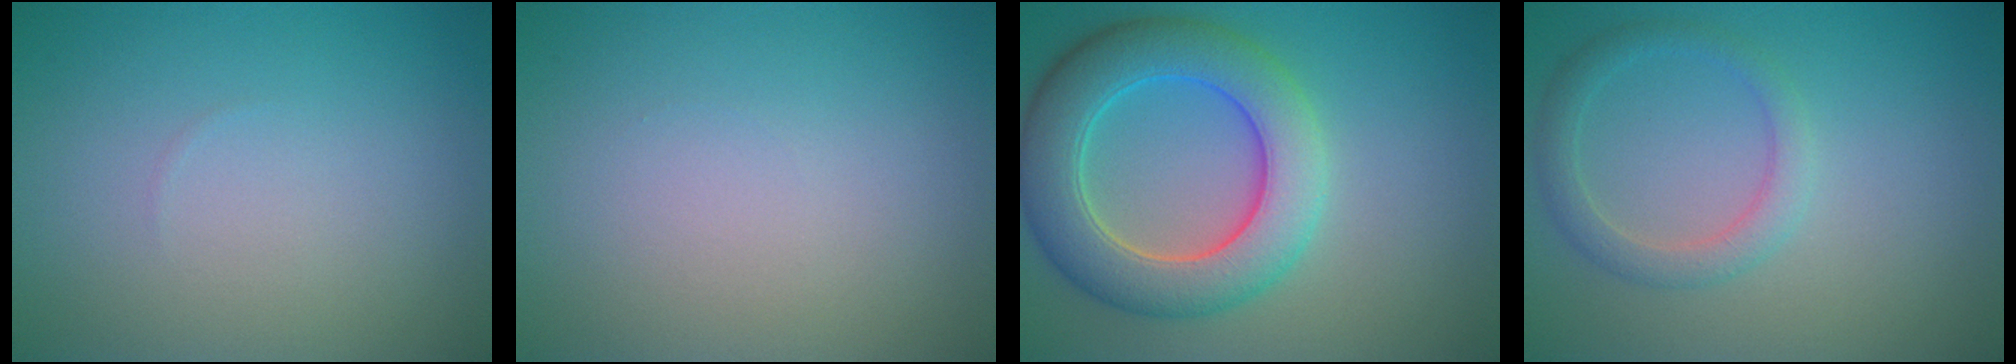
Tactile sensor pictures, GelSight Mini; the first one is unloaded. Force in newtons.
{"total": 0.0}
{"total": 7.9, "press": 7.9, "slide": 0.4}
{"total": 2.3, "press": 2.3, "slide": 0.1}